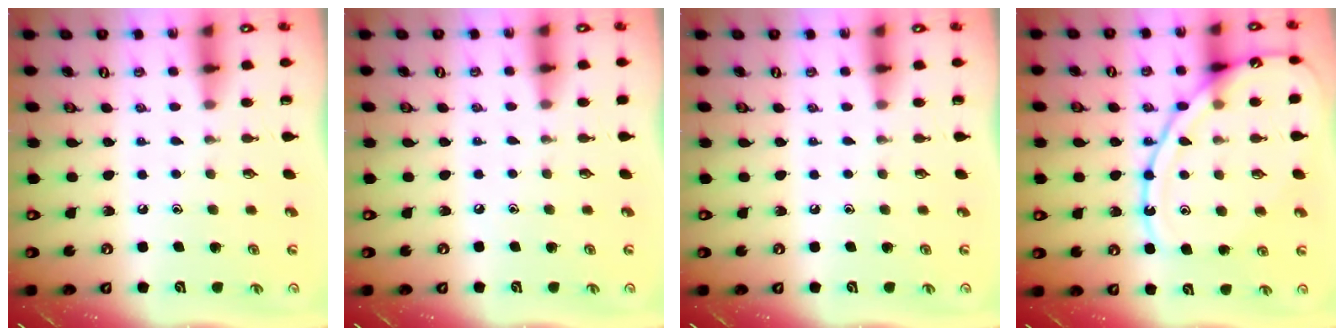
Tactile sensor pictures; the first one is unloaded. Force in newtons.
{"total": 0.0}
{"total": 0.0}
{"total": 14.1, "press": 14.0, "slide": 1.5}